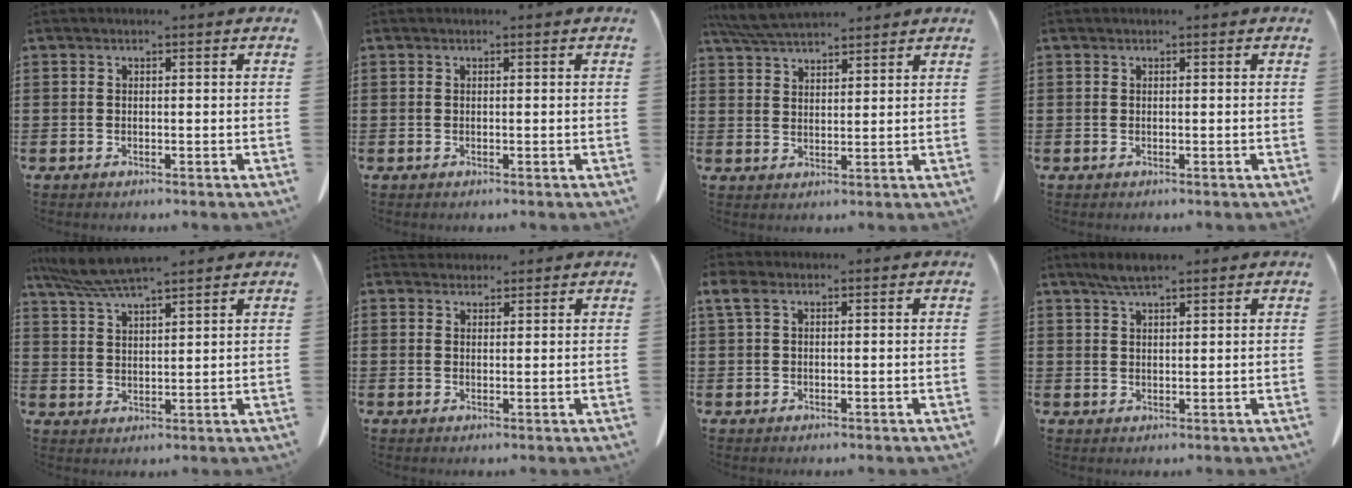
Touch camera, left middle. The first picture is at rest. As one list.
[{"total": 0.0}, {"total": 5.7, "force": [5.1, 1.2, 2.3], "torque": [-0.060, -0.012, 0.097]}, {"total": 0.0}, {"total": 6.1, "force": [5.2, 0.3, 3.1], "torque": [-0.075, -0.019, 0.095]}, {"total": 1.8, "force": [1.7, 0.6, 0.0], "torque": [-0.006, 0.002, 0.035]}, {"total": 2.4, "force": [0.6, 1.2, 1.9], "torque": [-0.050, 0.004, 0.008]}, {"total": 3.2, "force": [2.4, 0.7, 2.0], "torque": [-0.045, 0.002, 0.045]}]